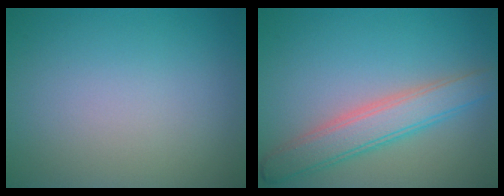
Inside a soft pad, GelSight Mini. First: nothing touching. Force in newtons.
{"total": 4.5, "press": 4.5, "slide": 0.1}